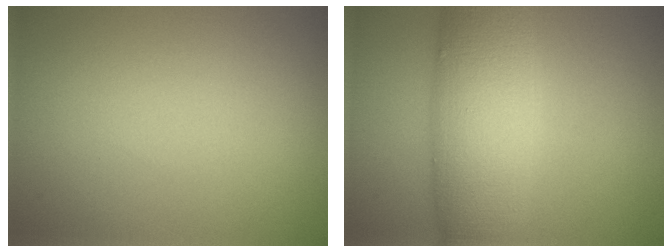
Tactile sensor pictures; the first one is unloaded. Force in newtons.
{"total": 9.2, "press": 9.2, "slide": 0.1}